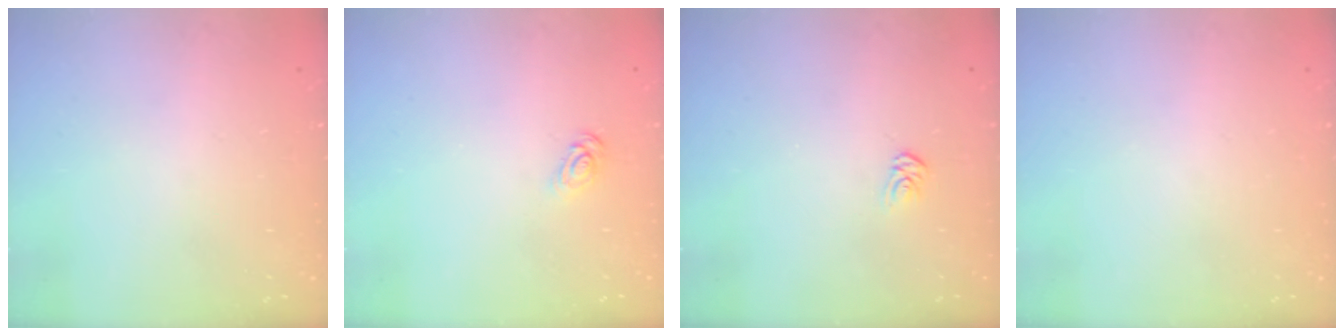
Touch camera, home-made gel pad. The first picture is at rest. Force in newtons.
{"total": 3.3, "press": 3.3, "slide": 0.3}
{"total": 2.9, "press": 2.9, "slide": 0.2}
{"total": 0.0}